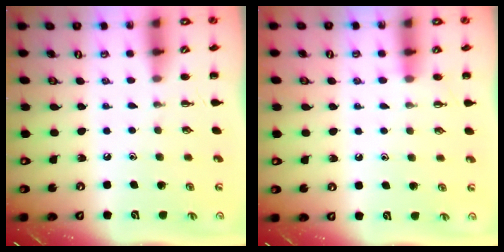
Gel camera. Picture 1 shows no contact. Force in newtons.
{"total": 4.2, "press": 3.9, "slide": 1.6}